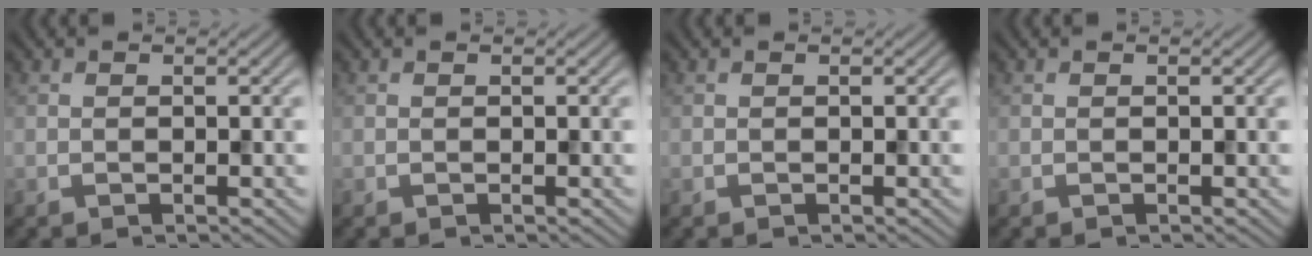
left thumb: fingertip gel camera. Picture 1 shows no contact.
{"total": 0.0}
{"total": 0.0}
{"total": 0.0}